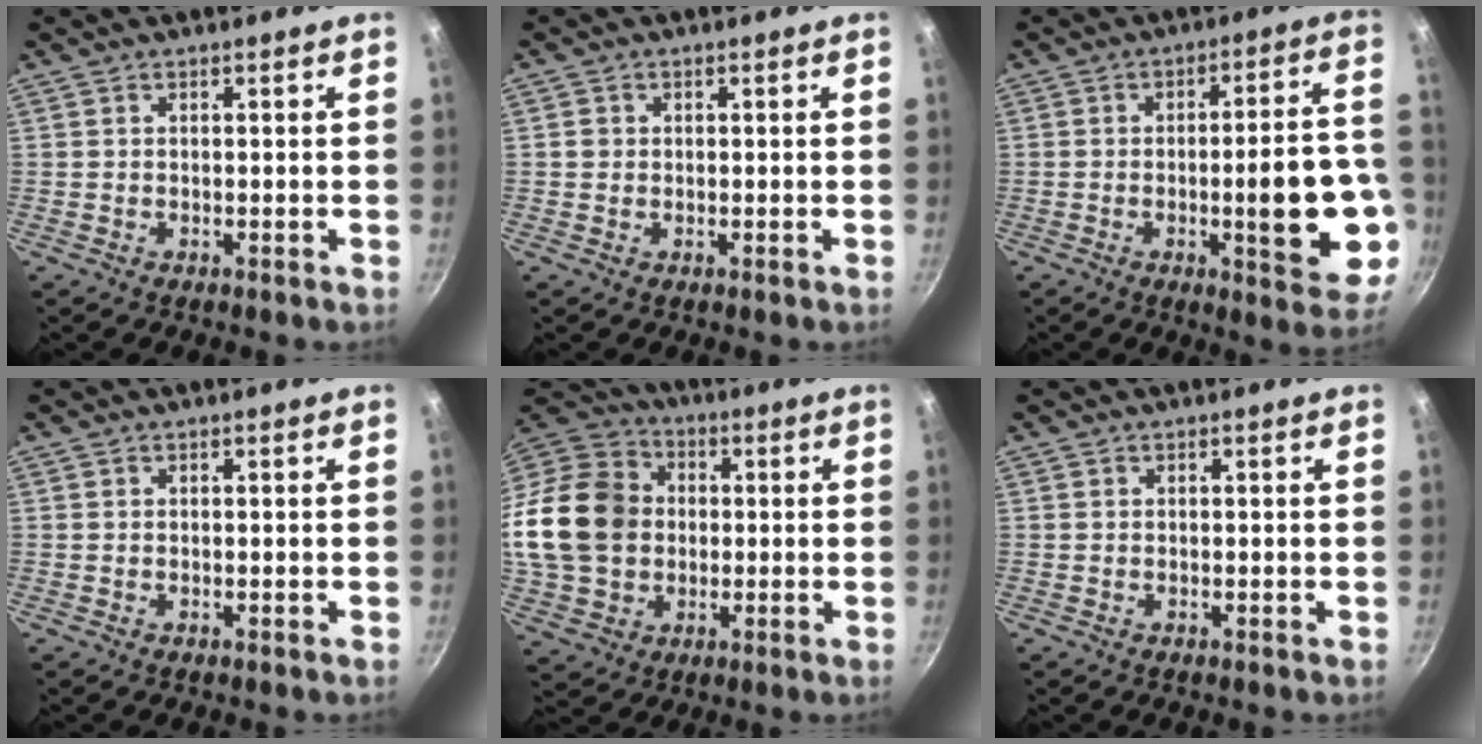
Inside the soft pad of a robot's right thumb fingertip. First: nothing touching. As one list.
[{"total": 1.3, "force": [0.0, 1.3, 0.4], "torque": [-0.004, 0.005, 0.000]}, {"total": 16.1, "force": [-3.7, 4.8, 14.9], "torque": [-0.178, 0.020, -0.048]}, {"total": 0.0}, {"total": 20.0, "force": [0.4, 16.2, 11.7], "torque": [-0.209, 0.028, 0.009]}, {"total": 0.0}]